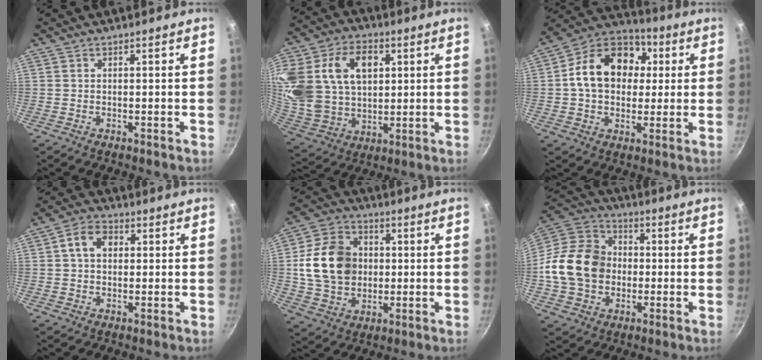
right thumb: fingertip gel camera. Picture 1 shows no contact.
{"total": 28.0, "force": [8.0, 19.6, 18.3], "torque": [-0.397, 0.022, 0.153]}
{"total": 17.2, "force": [2.5, 13.1, 10.8], "torque": [-0.155, 0.029, 0.025]}
{"total": 6.3, "force": [1.3, 4.6, 4.1], "torque": [-0.055, 0.013, 0.012]}
{"total": 16.0, "force": [1.2, 12.7, 9.7], "torque": [-0.149, 0.013, 0.021]}
{"total": 17.5, "force": [-1.4, 14.2, 10.1], "torque": [-0.158, 0.032, -0.036]}